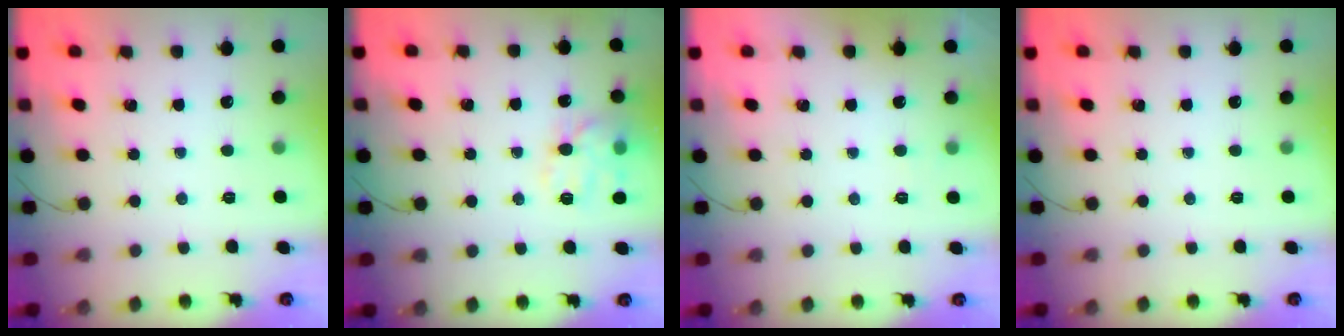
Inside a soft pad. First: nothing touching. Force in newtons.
{"total": 11.9, "press": 11.8, "slide": 0.6}
{"total": 1.8, "press": 1.3, "slide": 1.1}
{"total": 0.0}